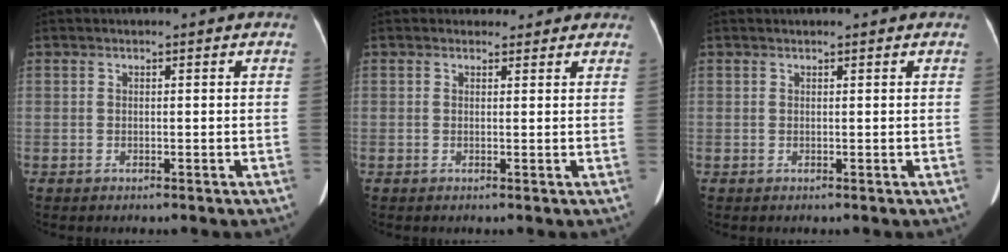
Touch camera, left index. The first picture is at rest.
{"total": 2.6, "force": [2.2, 1.3, 0.1], "torque": [0.002, 0.007, 0.021]}
{"total": 1.2, "force": [1.1, 0.1, 0.5], "torque": [-0.007, 0.018, 0.018]}